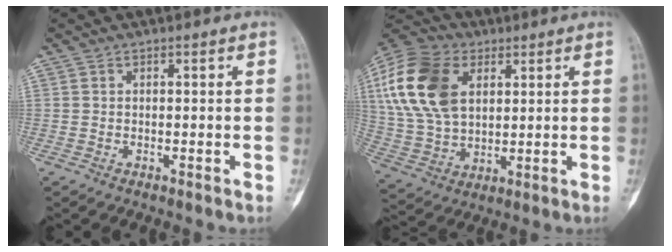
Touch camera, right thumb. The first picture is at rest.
{"total": 18.9, "force": [5.8, 12.4, 13.1], "torque": [-0.260, -0.003, 0.105]}